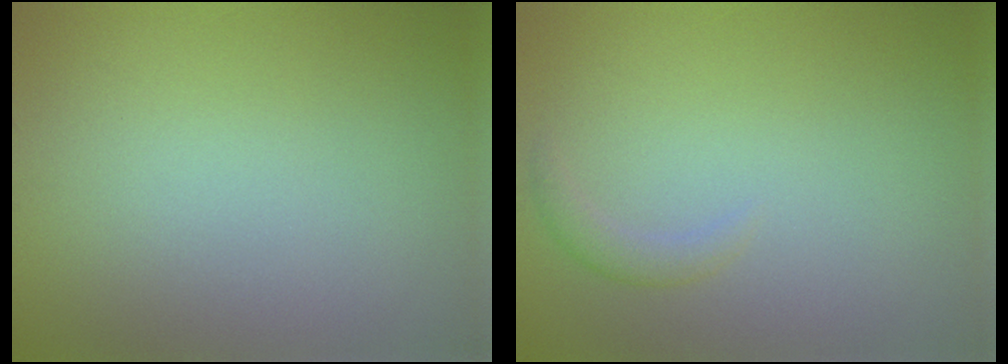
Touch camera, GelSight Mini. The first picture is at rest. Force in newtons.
{"total": 1.1, "press": 1.1, "slide": 0.1}